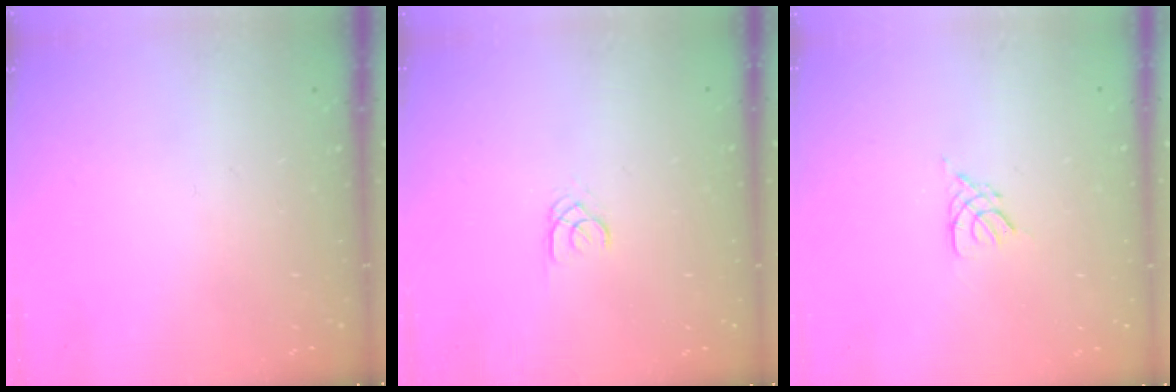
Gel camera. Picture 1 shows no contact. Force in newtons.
{"total": 1.8, "press": 1.7, "slide": 0.2}
{"total": 2.7, "press": 2.7, "slide": 0.5}